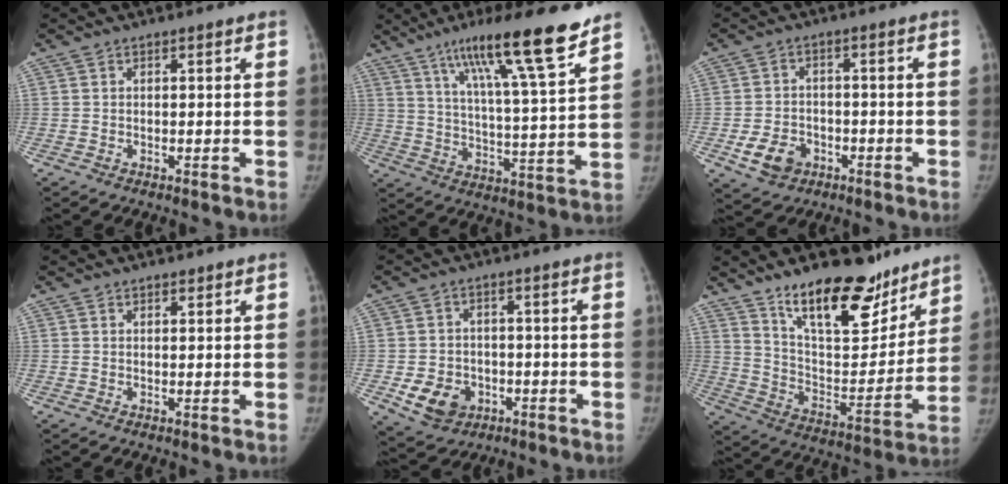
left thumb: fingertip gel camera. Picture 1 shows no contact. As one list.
[{"total": 18.4, "force": [12.6, 1.2, 13.3], "torque": [-0.197, -0.059, 0.203]}, {"total": 6.8, "force": [-2.9, 5.2, 3.3], "torque": [-0.048, 0.015, -0.045]}, {"total": 1.1, "force": [0.9, 0.5, 0.5], "torque": [-0.001, -0.006, 0.013]}, {"total": 8.0, "force": [-2.8, 6.4, 3.8], "torque": [-0.047, 0.013, -0.036]}, {"total": 21.3, "force": [15.3, 8.5, 12.1], "torque": [-0.135, -0.098, 0.249]}]